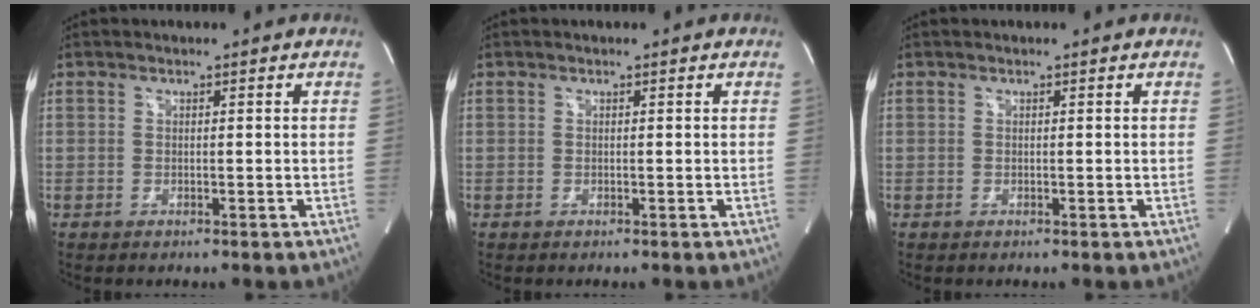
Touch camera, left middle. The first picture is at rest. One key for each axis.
{"total": 0.0}
{"total": 0.0}